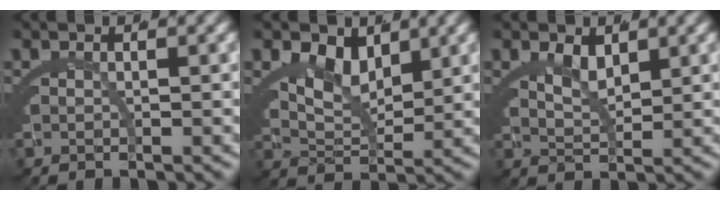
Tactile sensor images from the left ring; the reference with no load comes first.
{"total": 5.7, "force": [1.8, 4.2, 3.4], "torque": [-0.073, -0.012, 0.030]}
{"total": 2.2, "force": [0.9, 1.2, 1.6], "torque": [-0.029, -0.010, 0.019]}